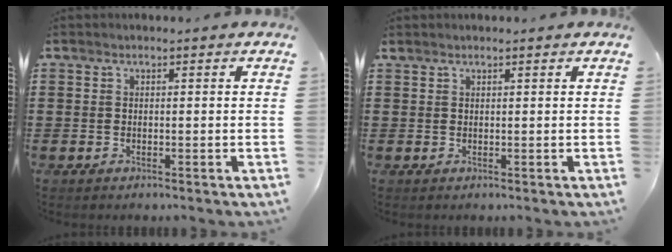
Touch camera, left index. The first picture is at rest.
{"total": 0.5, "force": [0.5, 0.0, 0.2], "torque": [-0.005, -0.001, 0.011]}